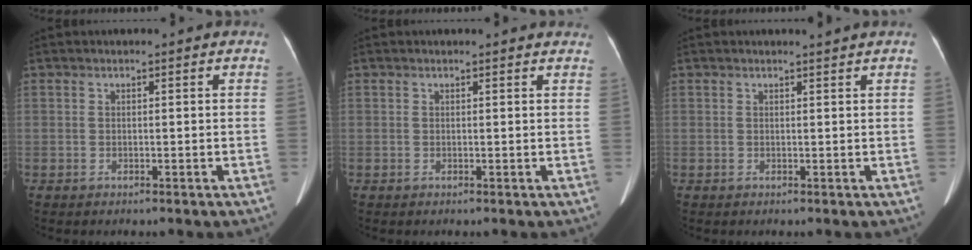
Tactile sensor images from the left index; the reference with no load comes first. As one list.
[{"total": 3.2, "force": [3.1, 0.6, 0.6], "torque": [-0.009, 0.005, 0.020]}, {"total": 0.9, "force": [0.8, -0.4, 0.1], "torque": [-0.011, -0.008, 0.016]}]